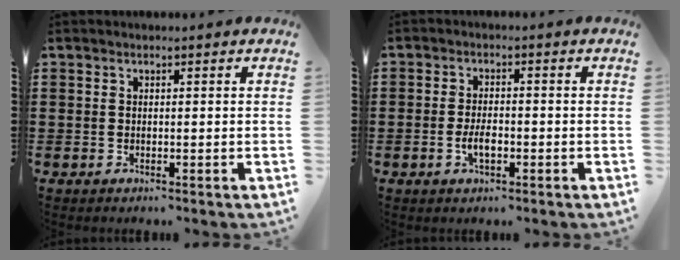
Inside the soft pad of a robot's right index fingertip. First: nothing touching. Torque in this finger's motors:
{"motor_torque": [0.53, 0.10, 0.39, 0.07]}